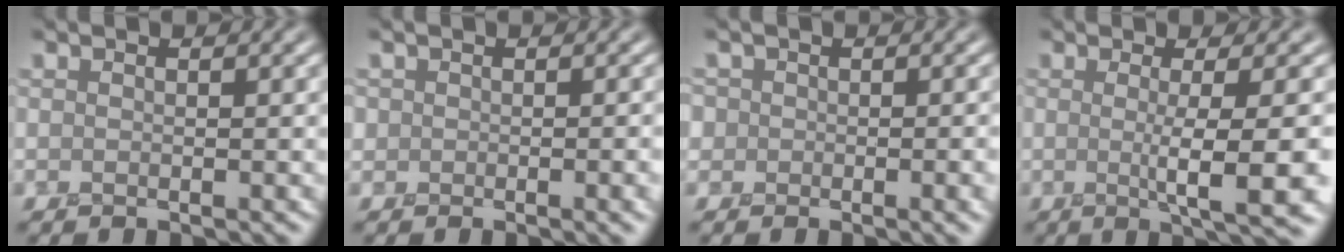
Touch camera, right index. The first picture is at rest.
{"total": 1.8, "force": [-0.2, 1.4, 1.1], "torque": [-0.004, -0.005, -0.001]}
{"total": 3.8, "force": [-0.1, 3.3, 1.9], "torque": [0.002, 0.011, -0.017]}
{"total": 6.2, "force": [-0.7, 1.1, 6.1], "torque": [-0.087, -0.005, -0.008]}